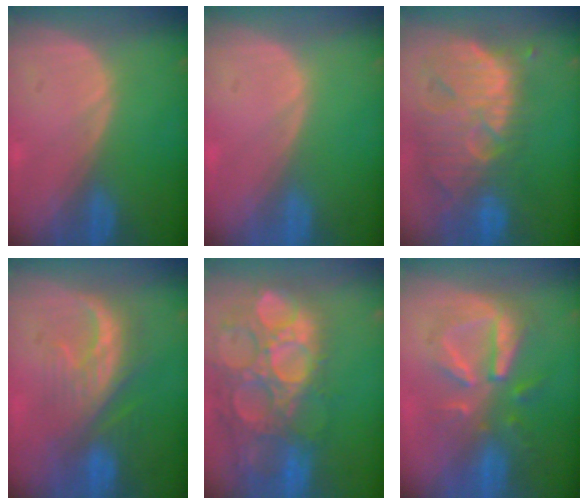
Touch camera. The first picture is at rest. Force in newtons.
{"total": 0.0}
{"total": 13.6, "press": 11.6, "slide": 7.2}
{"total": 8.3, "press": 8.1, "slide": 2.0}
{"total": 15.6, "press": 12.9, "slide": 8.8}
{"total": 8.0, "press": 8.0, "slide": 0.1}